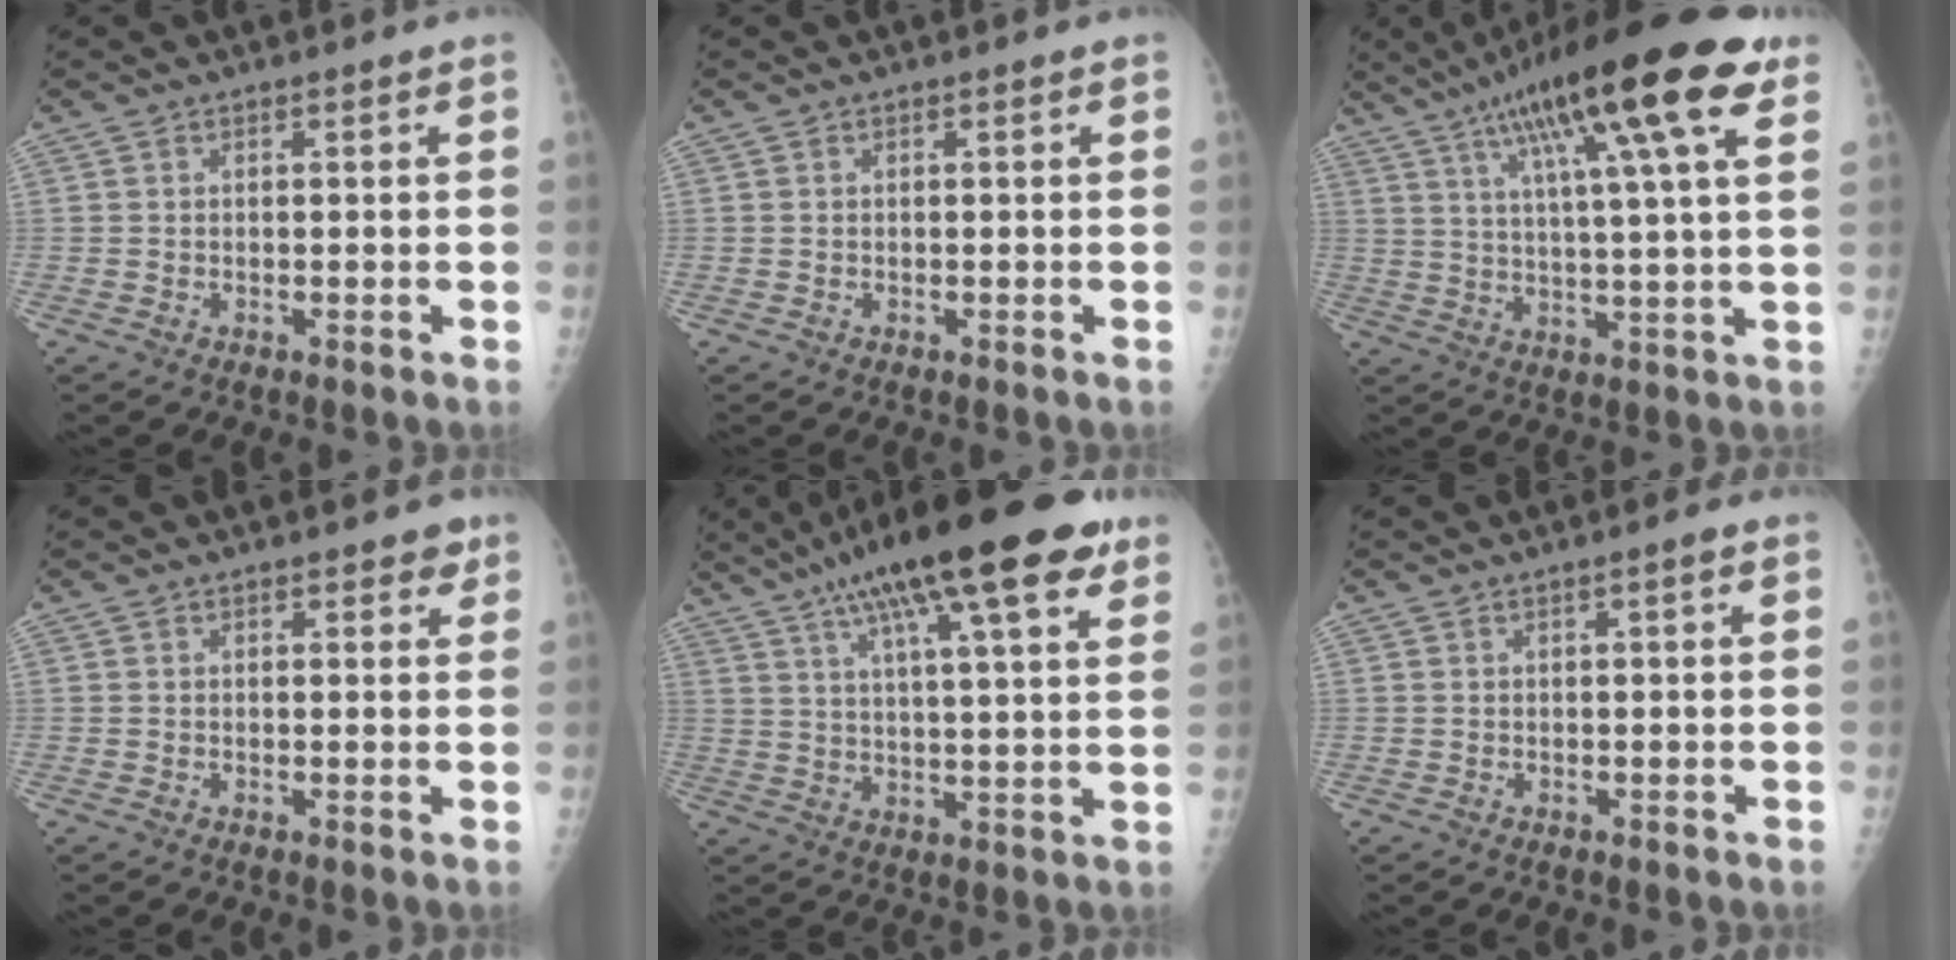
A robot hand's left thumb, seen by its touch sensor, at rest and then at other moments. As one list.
[{"total": 0.0}, {"total": 21.1, "force": [10.9, 3.5, 17.7], "torque": [-0.282, -0.009, 0.169]}, {"total": 2.5, "force": [1.7, 1.2, 1.3], "torque": [0.003, -0.006, 0.018]}, {"total": 22.2, "force": [12.6, 5.3, 17.5], "torque": [-0.276, -0.003, 0.194]}, {"total": 1.2, "force": [0.4, 0.1, 1.1], "torque": [-0.021, 0.001, 0.006]}]